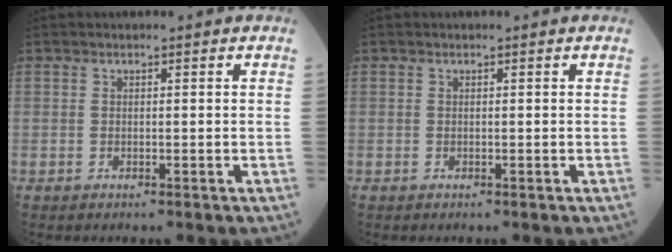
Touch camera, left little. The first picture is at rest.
{"total": 0.0}